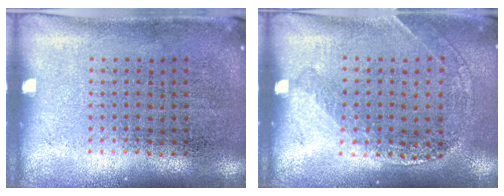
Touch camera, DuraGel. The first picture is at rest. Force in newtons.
{"total": 1.2, "press": 1.2, "slide": 0.2}